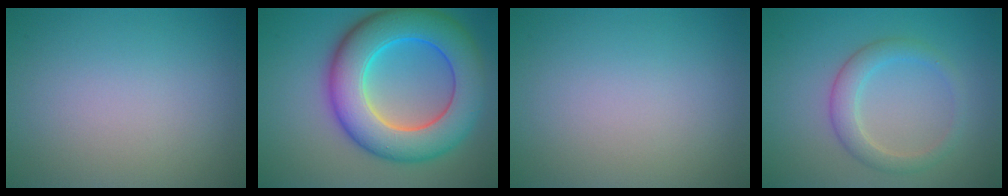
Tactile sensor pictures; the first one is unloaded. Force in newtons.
{"total": 11.2, "press": 11.2, "slide": 0.2}
{"total": 0.0}
{"total": 2.8, "press": 2.8, "slide": 0.2}